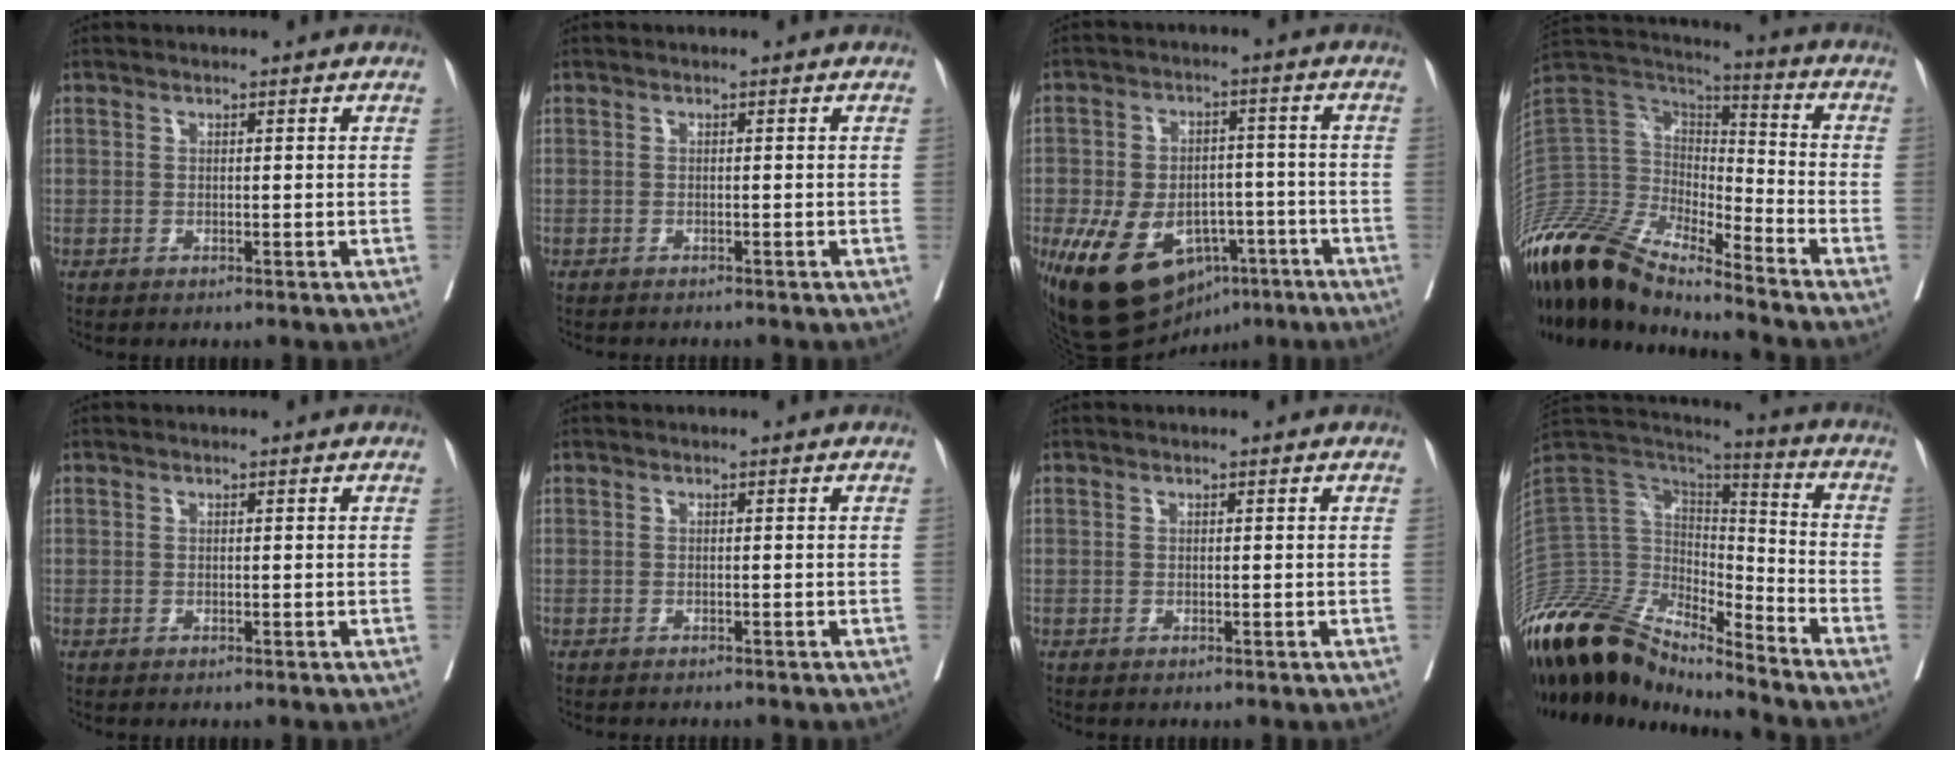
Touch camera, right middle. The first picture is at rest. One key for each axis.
{"total": 2.2, "fx": -2.1, "fy": 0.3, "fz": 0.8, "tx": -0.010, "ty": -0.003, "tz": -0.026}
{"total": 19.0, "fx": -9.4, "fy": 11.4, "fz": 12.0, "tx": -0.252, "ty": 0.002, "tz": -0.135}
{"total": 23.9, "fx": -19.6, "fy": 5.8, "fz": 12.5, "tx": -0.292, "ty": 0.001, "tz": -0.372}
{"total": 0.0}
{"total": 1.8, "fx": -1.7, "fy": 0.3, "fz": 0.7, "tx": -0.010, "ty": -0.003, "tz": -0.020}
{"total": 0.0}
{"total": 23.2, "fx": -19.9, "fy": 6.4, "fz": 10.1, "tx": -0.226, "ty": 0.021, "tz": -0.363}